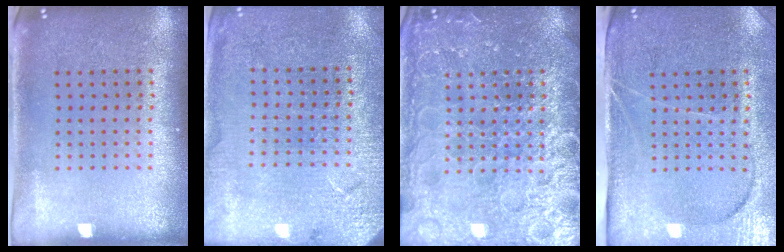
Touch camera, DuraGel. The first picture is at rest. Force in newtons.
{"total": 2.7, "press": 2.7, "slide": 0.1}
{"total": 6.9, "press": 6.9, "slide": 0.9}
{"total": 3.8, "press": 3.3, "slide": 2.0}